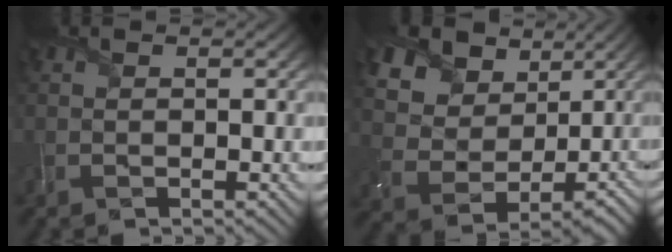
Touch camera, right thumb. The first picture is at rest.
{"total": 13.8, "force": [7.1, 9.9, 6.4], "torque": [-0.165, 0.015, 0.152]}